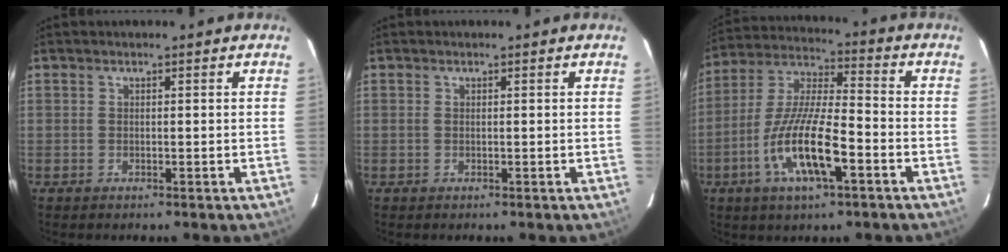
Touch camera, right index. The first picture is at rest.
{"total": 0.0}
{"total": 15.0, "force": [-6.2, 3.8, 13.1], "torque": [-0.270, -0.013, -0.117]}